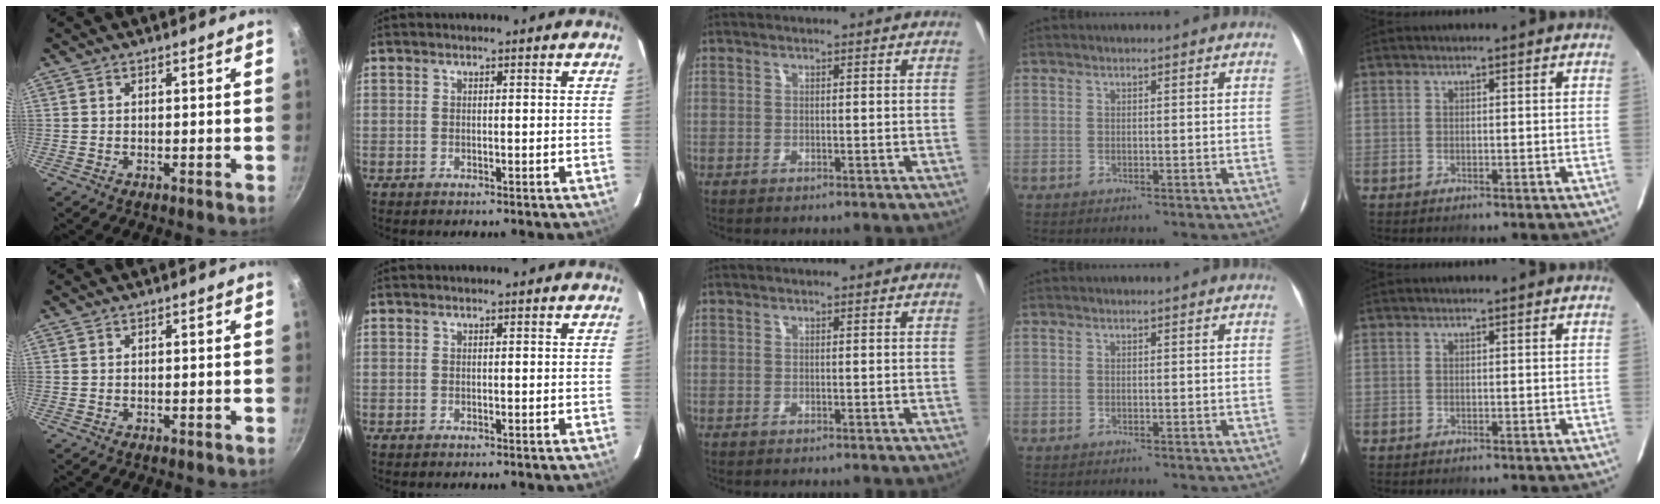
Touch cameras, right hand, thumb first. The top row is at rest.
{}